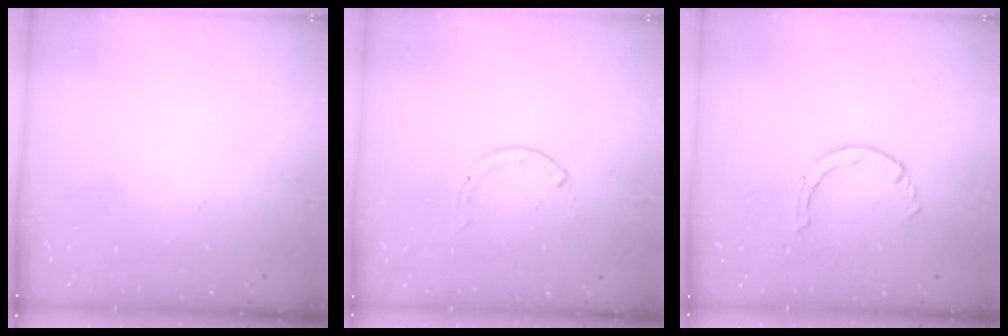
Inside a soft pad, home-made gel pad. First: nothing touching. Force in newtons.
{"total": 0.0}
{"total": 2.5, "press": 2.5, "slide": 0.3}